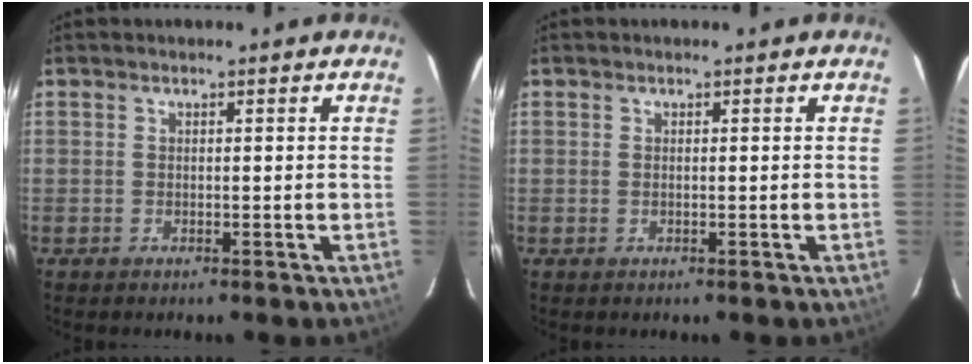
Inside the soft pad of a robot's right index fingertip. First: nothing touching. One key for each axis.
{"total": 0.0}